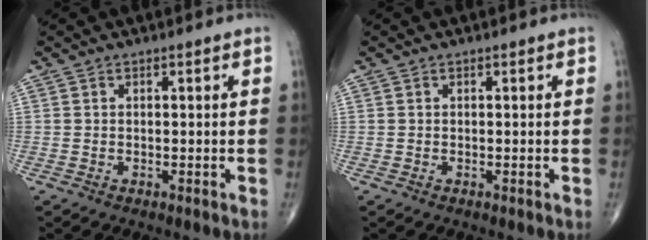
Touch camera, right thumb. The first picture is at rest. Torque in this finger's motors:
{"motor_torque": [0.03, 0.03, 0.00, 0.00, 0.02]}